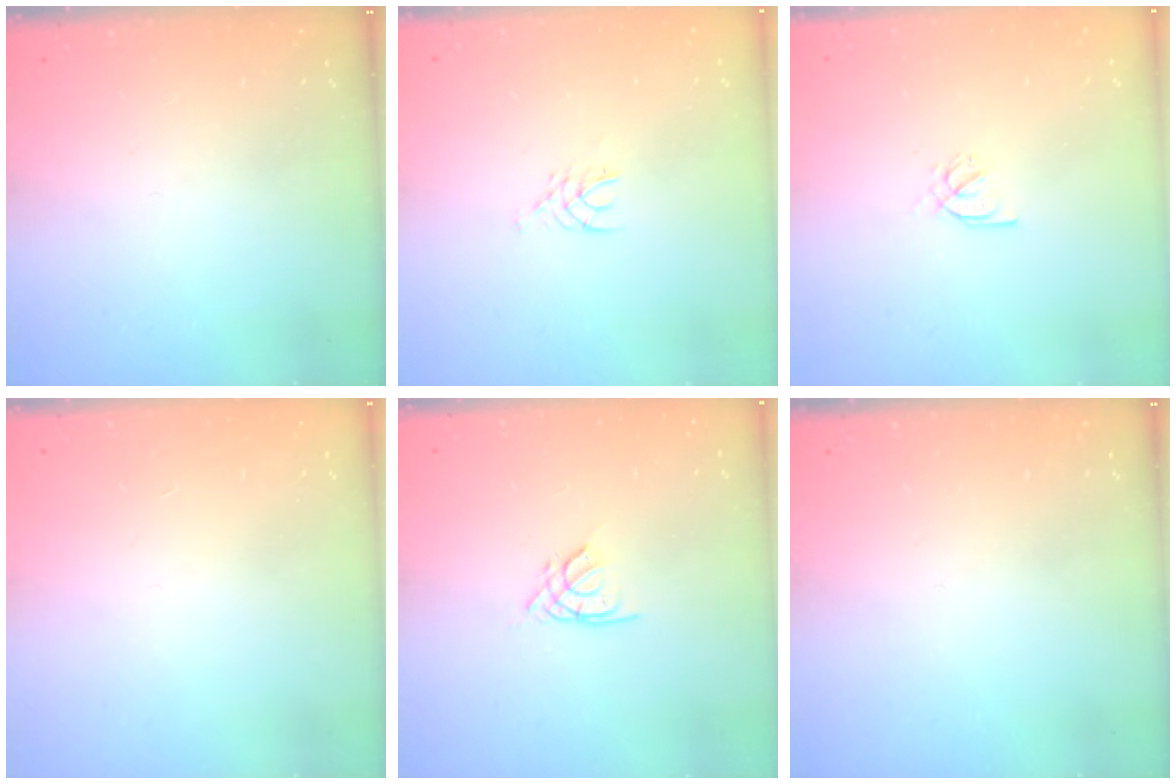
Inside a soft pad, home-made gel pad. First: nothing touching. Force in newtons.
{"total": 2.5, "press": 2.5, "slide": 0.2}
{"total": 2.1, "press": 2.1, "slide": 0.2}
{"total": 0.8, "press": 0.8, "slide": 0.2}
{"total": 1.9, "press": 1.8, "slide": 0.5}
{"total": 0.0}